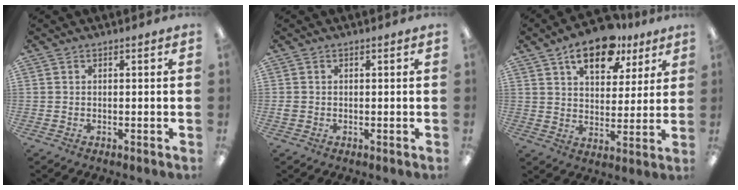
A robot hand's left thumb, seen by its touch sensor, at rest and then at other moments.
{"total": 1.1, "force": [0.0, 1.0, 0.5], "torque": [-0.008, 0.005, -0.002]}
{"total": 13.7, "force": [9.1, 7.1, 7.4], "torque": [-0.107, -0.041, 0.159]}